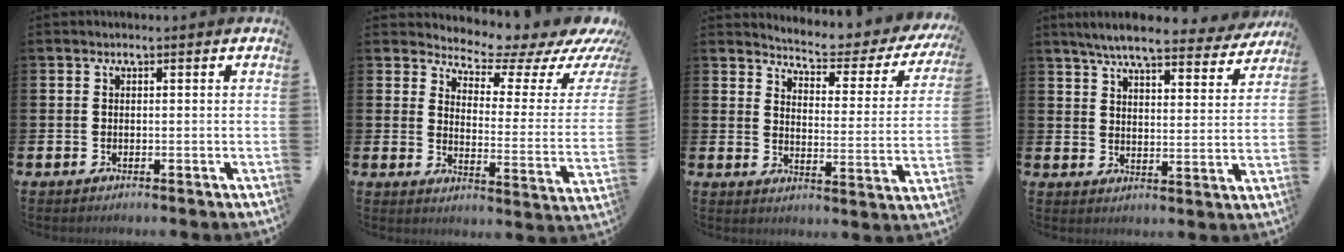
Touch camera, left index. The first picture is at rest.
{"total": 5.8, "force": [5.5, 1.4, 1.5], "torque": [-0.035, -0.055, 0.085]}
{"total": 4.3, "force": [4.2, 0.6, 1.1], "torque": [-0.038, -0.042, 0.061]}
{"total": 7.0, "force": [6.4, 0.9, 2.7], "torque": [-0.061, -0.037, 0.108]}